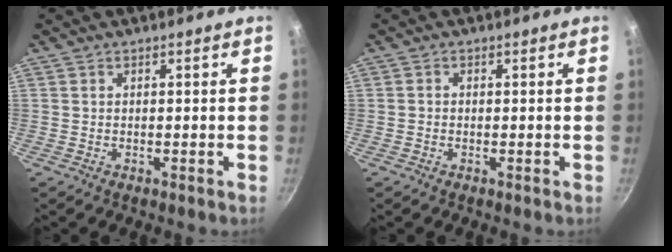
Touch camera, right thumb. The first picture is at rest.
{"total": 0.6, "force": [-0.2, 0.5, 0.2], "torque": [-0.004, 0.002, -0.005]}